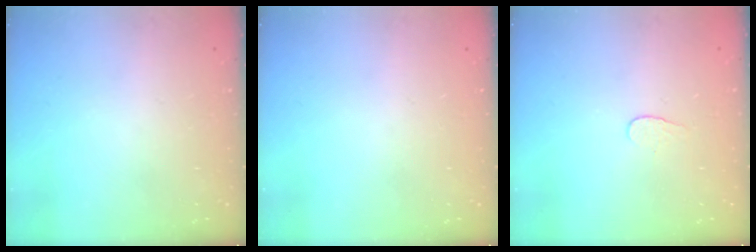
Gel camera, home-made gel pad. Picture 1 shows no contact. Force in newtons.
{"total": 0.0}
{"total": 3.8, "press": 3.8, "slide": 0.4}